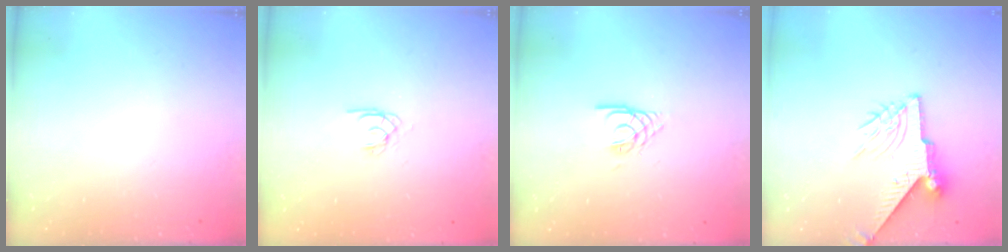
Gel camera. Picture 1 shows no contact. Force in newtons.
{"total": 1.9, "press": 1.9, "slide": 0.2}
{"total": 3.7, "press": 3.7, "slide": 0.3}
{"total": 9.2, "press": 9.1, "slide": 1.1}